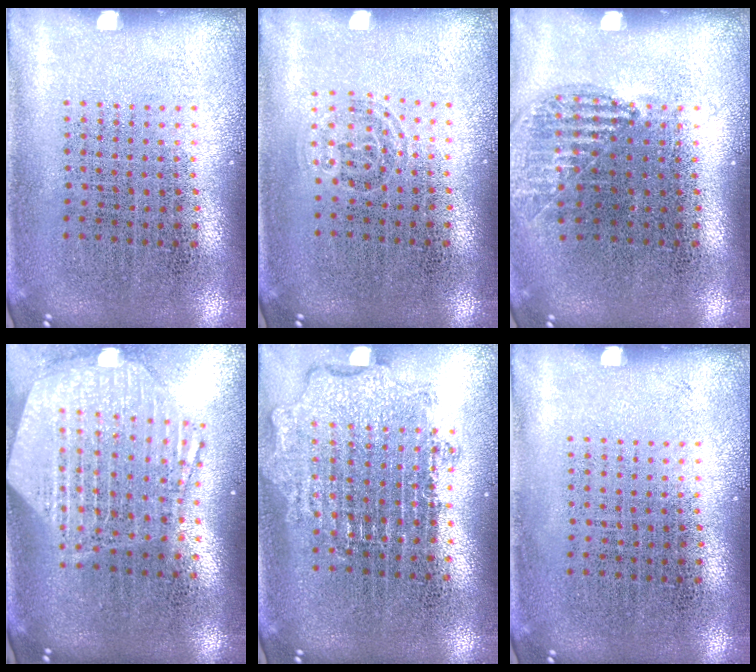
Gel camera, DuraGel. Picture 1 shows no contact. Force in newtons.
{"total": 0.8, "press": 0.5, "slide": 0.5}
{"total": 1.0, "press": 1.0, "slide": 0.0}
{"total": 3.0, "press": 2.4, "slide": 1.8}
{"total": 1.9, "press": 1.5, "slide": 1.2}
{"total": 0.0}